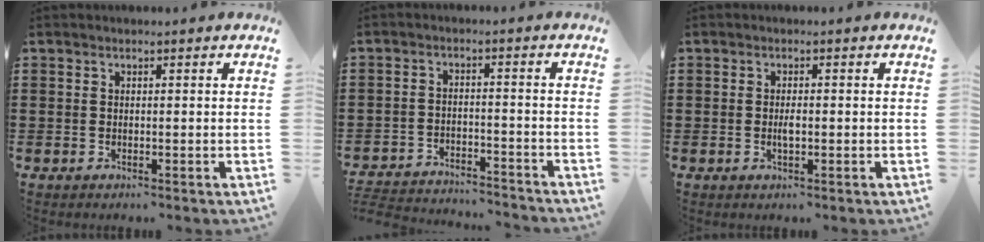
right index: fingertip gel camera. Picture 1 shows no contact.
{"total": 4.2, "force": [-4.1, 0.2, 0.6], "torque": [-0.022, -0.002, -0.088]}
{"total": 1.9, "force": [-0.2, 0.6, 1.8], "torque": [-0.034, 0.000, -0.004]}